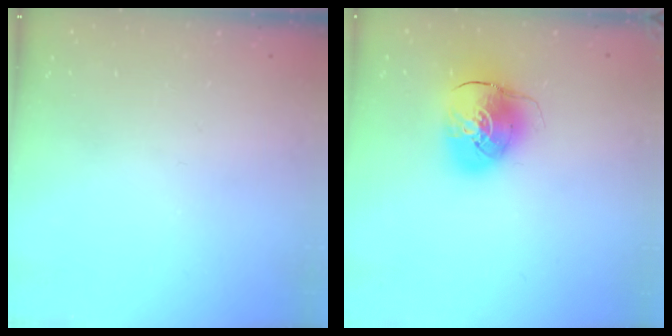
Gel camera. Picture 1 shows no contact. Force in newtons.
{"total": 11.2, "press": 11.0, "slide": 1.9}